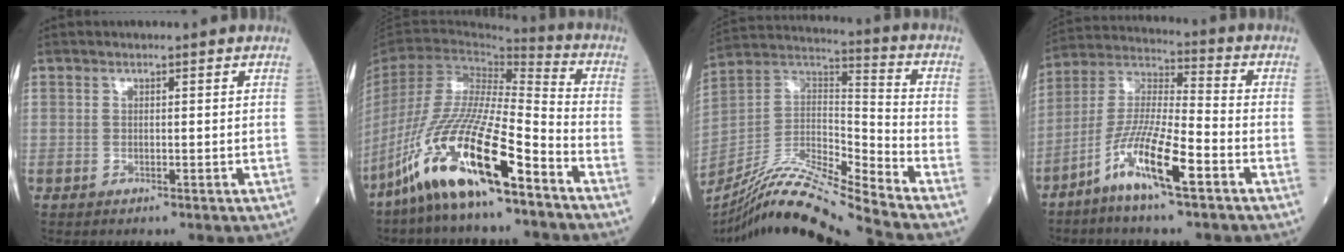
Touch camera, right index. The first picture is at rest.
{"total": 18.3, "force": [-11.7, 2.1, 14.0], "torque": [-0.304, -0.039, -0.226]}
{"total": 16.9, "force": [-15.1, -1.7, 7.4], "torque": [-0.136, 0.021, -0.279]}
{"total": 11.6, "force": [-6.2, 0.9, 9.7], "torque": [-0.196, -0.008, -0.125]}